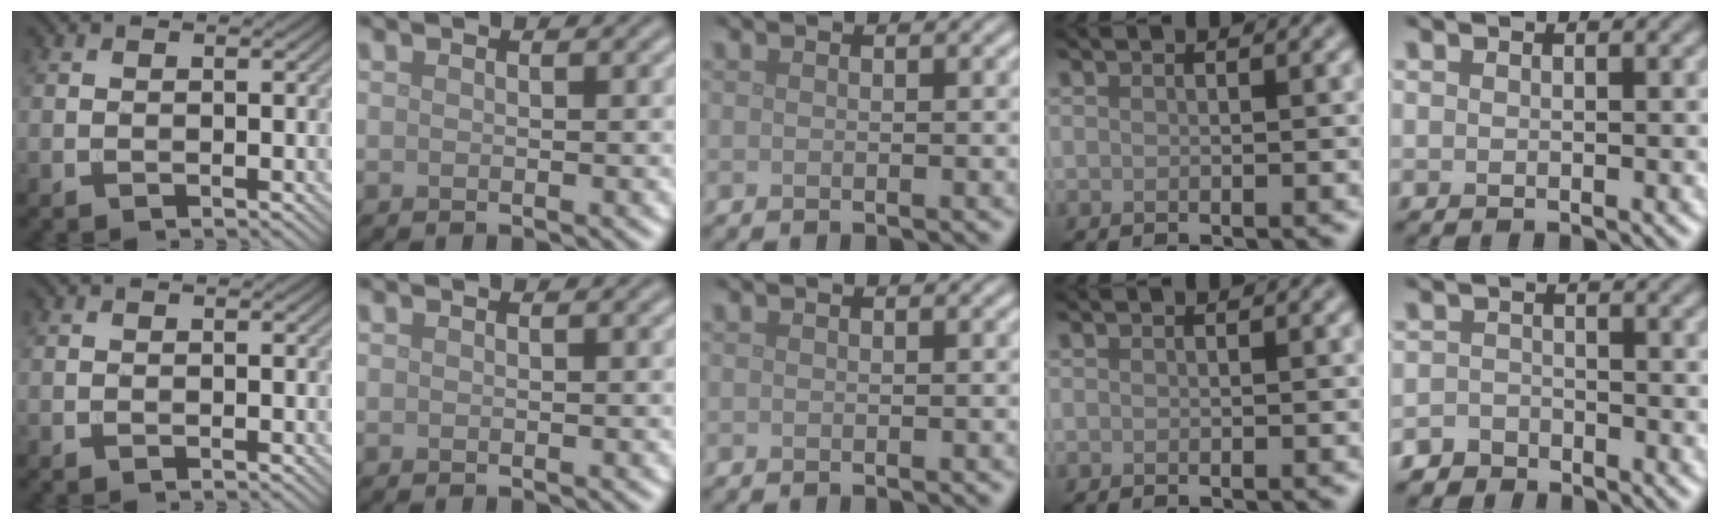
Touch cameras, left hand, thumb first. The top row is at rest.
{"little": {"total": 2.2, "force": [-2.0, 1.0, 0.0], "torque": [0.007, 0.003, -0.042]}}